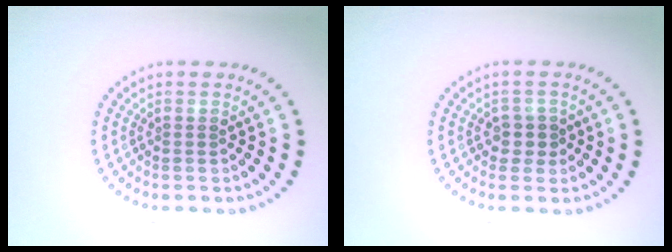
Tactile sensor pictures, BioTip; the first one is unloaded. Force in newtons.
{"total": 1.8, "press": 1.5, "slide": 0.9}